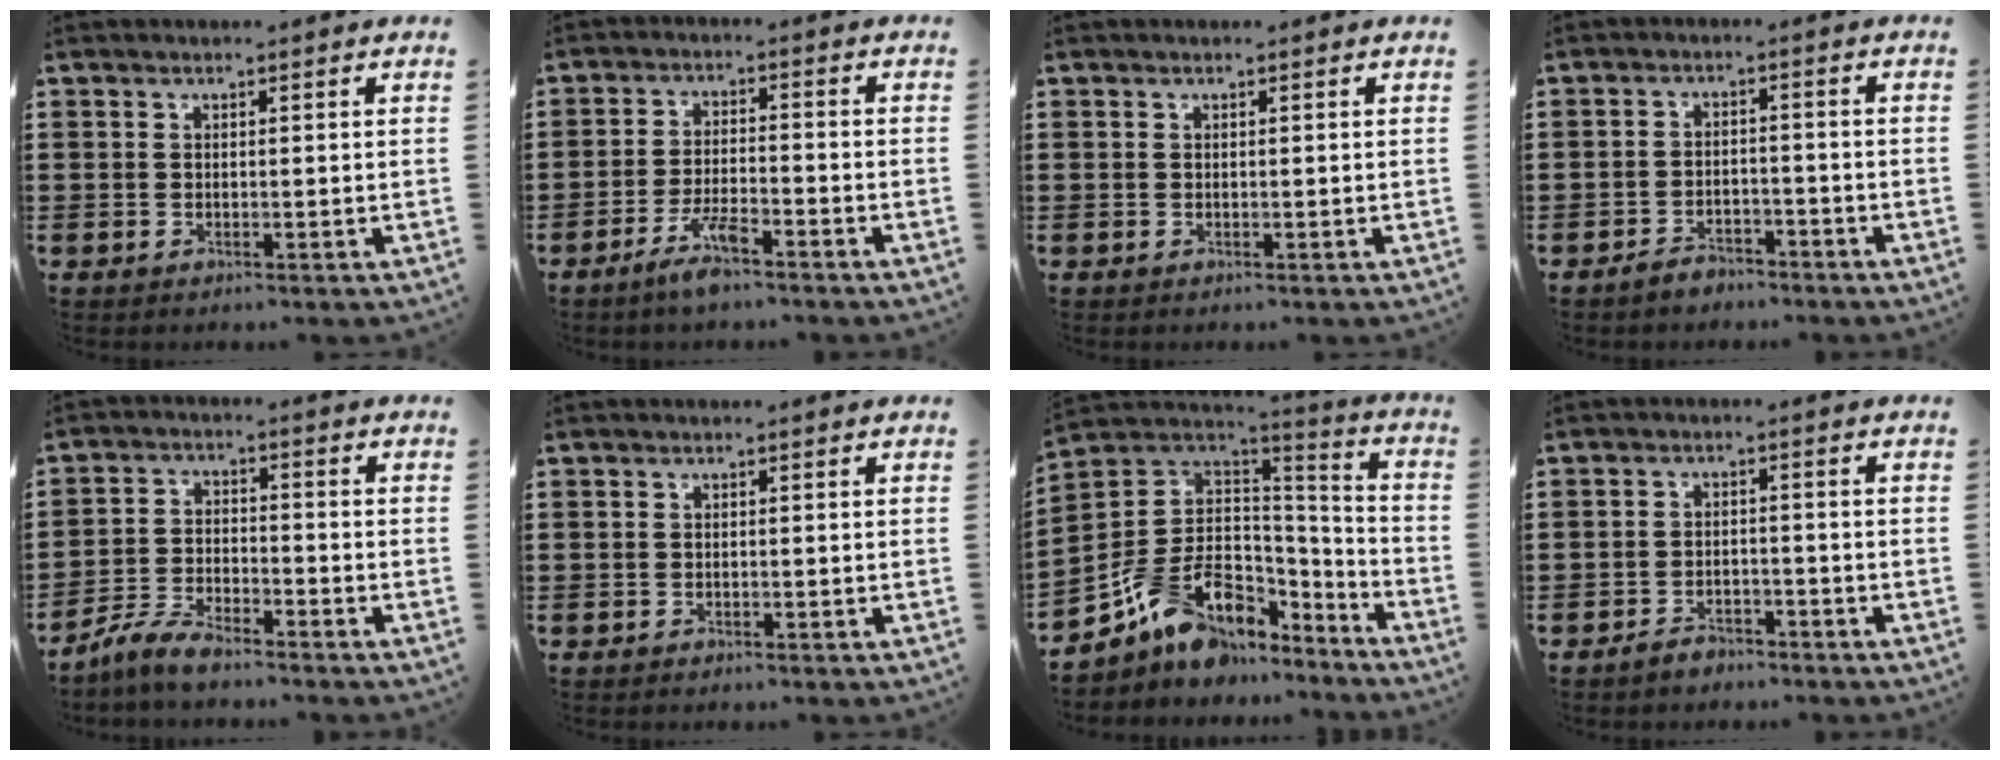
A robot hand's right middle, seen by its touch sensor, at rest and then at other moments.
{"total": 5.3, "force": [-3.8, 0.9, 3.6], "torque": [-0.079, -0.001, -0.072]}
{"total": 0.0}
{"total": 2.9, "force": [-2.8, 0.8, 0.1], "torque": [-0.008, 0.005, -0.059]}
{"total": 5.3, "force": [-5.0, 0.8, 1.9], "torque": [-0.052, 0.000, -0.101]}
{"total": 0.8, "force": [-0.6, 0.5, 0.0], "torque": [0.000, 0.003, -0.016]}
{"total": 10.2, "force": [-5.1, 7.5, 4.7], "torque": [-0.131, 0.007, -0.097]}
{"total": 2.6, "force": [-2.5, 0.8, 0.1], "torque": [-0.008, 0.005, -0.052]}